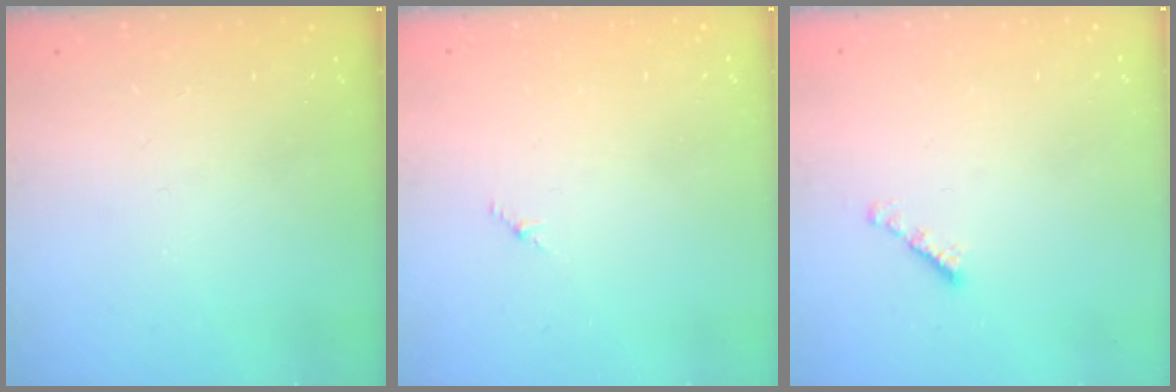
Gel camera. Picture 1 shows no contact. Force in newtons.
{"total": 1.2, "press": 1.1, "slide": 0.6}
{"total": 2.2, "press": 2.1, "slide": 0.7}